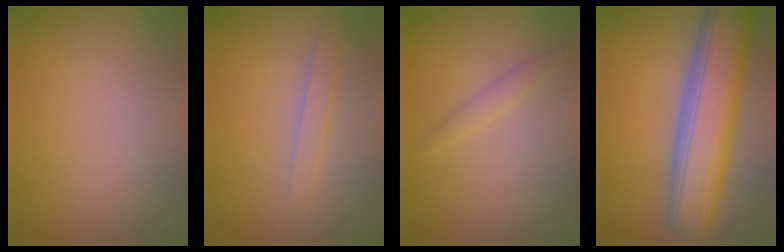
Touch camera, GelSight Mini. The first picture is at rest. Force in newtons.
{"total": 1.7, "press": 1.7, "slide": 0.0}
{"total": 1.5, "press": 1.5, "slide": 0.1}
{"total": 10.0, "press": 10.0, "slide": 0.8}